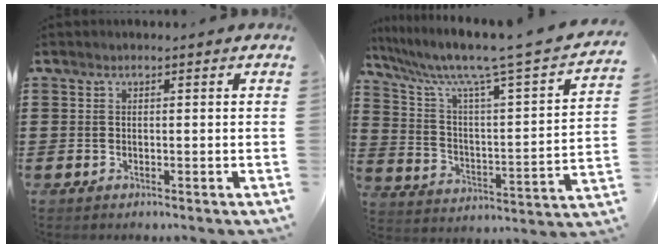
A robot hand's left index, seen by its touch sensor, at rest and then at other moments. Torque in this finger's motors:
{"motor_torque": [0.05, 0.18, 0.49, 0.20]}